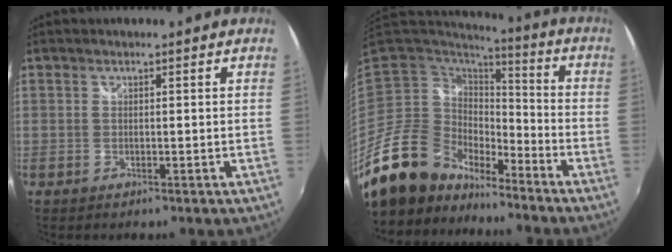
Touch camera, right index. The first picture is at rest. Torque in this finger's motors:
{"motor_torque": [0.08, -0.12, -0.20, -0.21]}